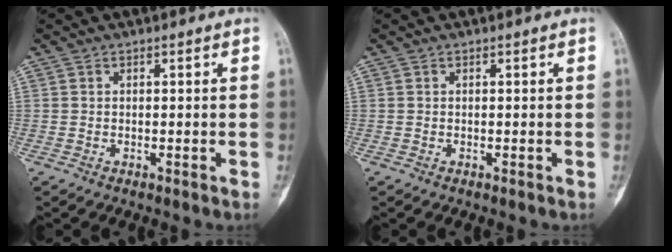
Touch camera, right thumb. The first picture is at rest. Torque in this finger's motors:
{"motor_torque": [0.49, -0.16, 0.15, -0.03, 0.10]}